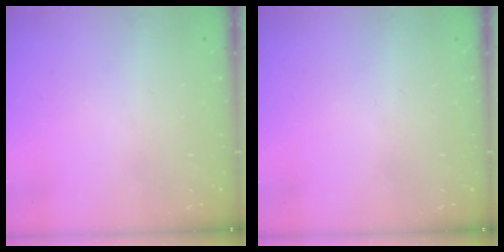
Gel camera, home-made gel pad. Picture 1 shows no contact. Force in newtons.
{"total": 0.0}